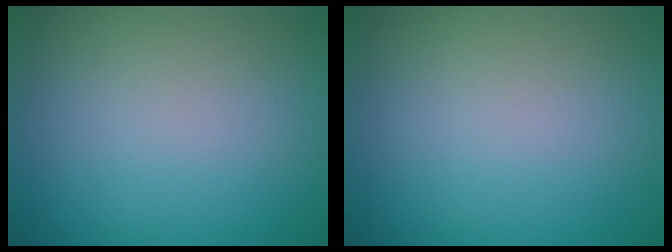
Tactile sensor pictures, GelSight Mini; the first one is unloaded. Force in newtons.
{"total": 0.0}